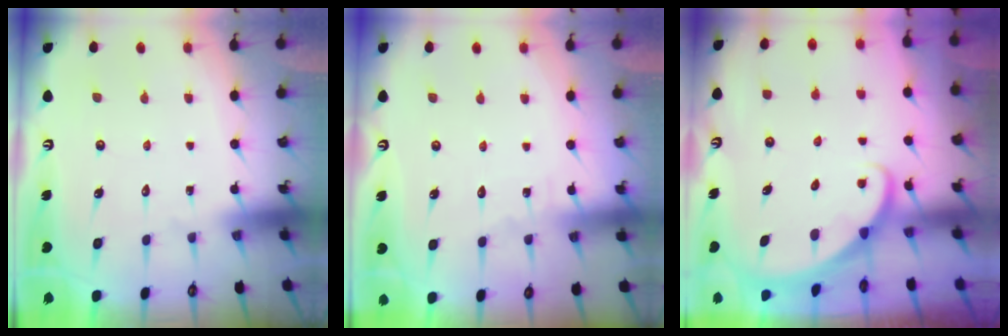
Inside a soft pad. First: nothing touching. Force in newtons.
{"total": 3.9, "press": 3.9, "slide": 0.3}
{"total": 1.7, "press": 1.7, "slide": 0.1}